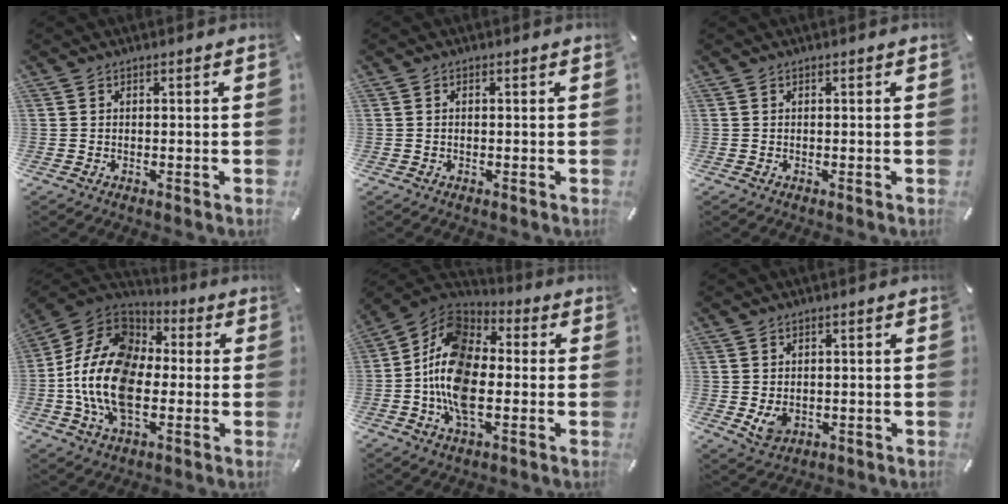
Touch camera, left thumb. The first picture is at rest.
{"total": 0.6, "force": [-0.1, 0.3, 0.5], "torque": [-0.011, 0.000, -0.002]}
{"total": 0.0}
{"total": 18.0, "force": [-4.1, 11.8, 12.9], "torque": [-0.287, 0.021, -0.079]}
{"total": 15.8, "force": [-4.1, 9.4, 12.0], "torque": [-0.262, 0.013, -0.081]}
{"total": 4.2, "force": [-0.1, 3.4, 2.4], "torque": [-0.038, -0.006, -0.003]}